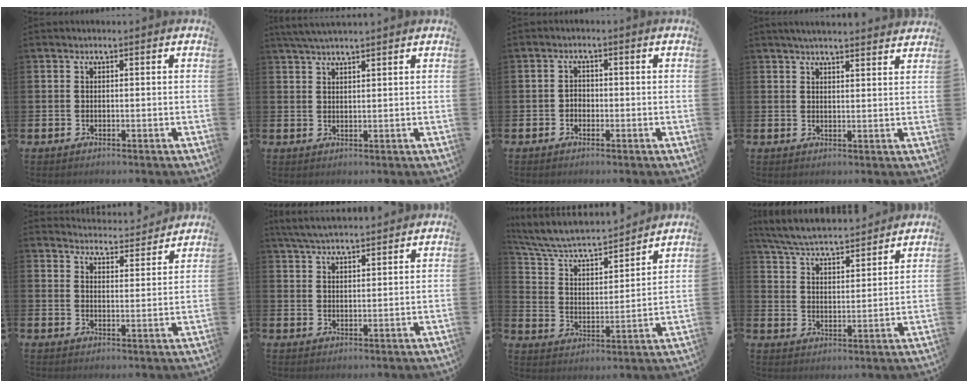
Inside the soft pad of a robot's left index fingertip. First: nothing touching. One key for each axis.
{"total": 3.4, "fx": 3.2, "fy": 0.1, "fz": 1.1, "tx": -0.038, "ty": -0.002, "tz": 0.062}
{"total": 1.4, "fx": -0.7, "fy": 1.2, "fz": 0.5, "tx": -0.006, "ty": 0.002, "tz": -0.016}
{"total": 3.4, "fx": 3.3, "fy": 0.0, "fz": 0.9, "tx": -0.024, "ty": -0.011, "tz": 0.060}
{"total": 4.3, "fx": 4.3, "fy": 0.4, "fz": -0.1, "tx": -0.007, "ty": -0.039, "tz": 0.074}
{"total": 4.4, "fx": 4.3, "fy": 0.4, "fz": 1.1, "tx": -0.036, "ty": -0.014, "tz": 0.079}
{"total": 6.5, "fx": 6.0, "fy": 1.5, "fz": 2.1, "tx": -0.072, "ty": -0.050, "tz": 0.099}
{"total": 6.2, "fx": 6.1, "fy": 0.6, "fz": 1.0, "tx": -0.045, "ty": -0.039, "tz": 0.107}